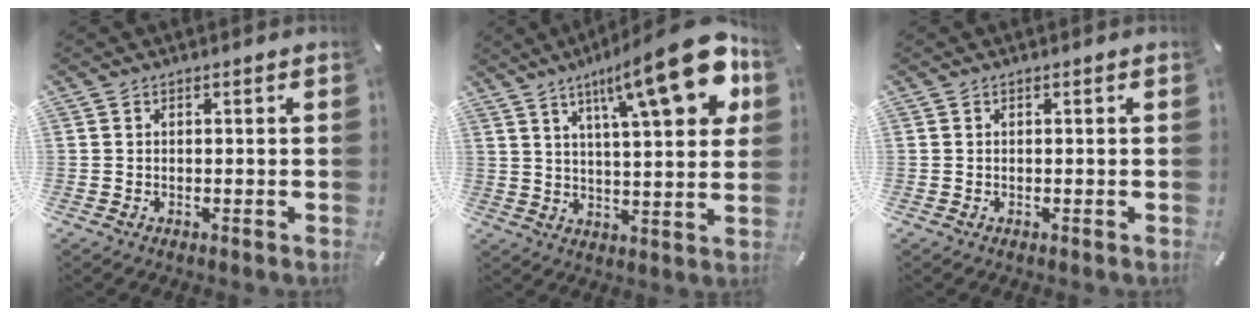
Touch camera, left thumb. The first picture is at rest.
{"total": 21.5, "force": [11.0, 5.6, 17.6], "torque": [-0.264, -0.055, 0.164]}
{"total": 0.0}